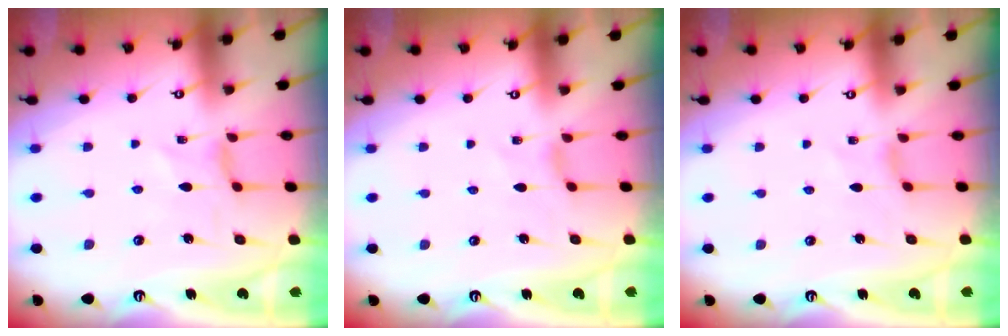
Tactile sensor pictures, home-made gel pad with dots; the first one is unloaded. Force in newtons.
{"total": 0.0}
{"total": 0.0}